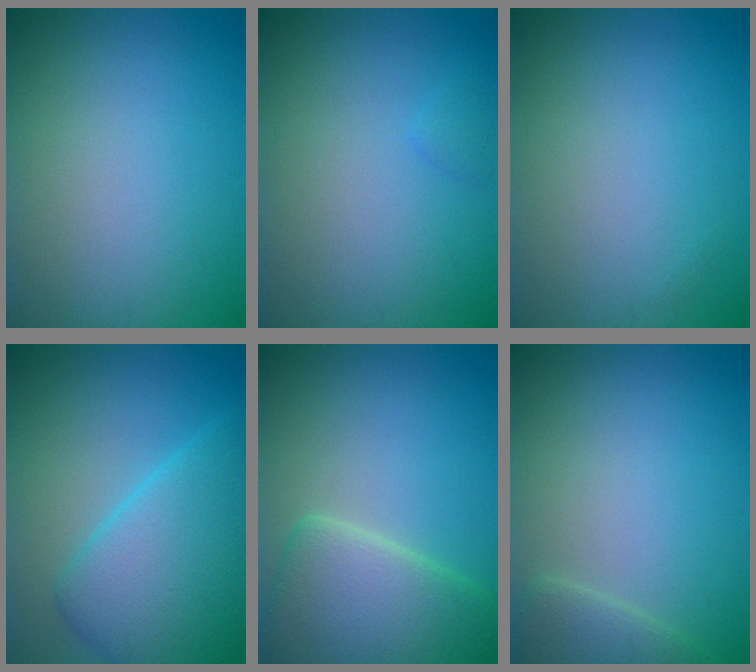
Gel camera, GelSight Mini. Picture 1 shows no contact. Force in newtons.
{"total": 0.7, "press": 0.7, "slide": 0.0}
{"total": 0.0}
{"total": 8.3, "press": 8.3, "slide": 0.2}
{"total": 7.4, "press": 7.4, "slide": 0.7}
{"total": 2.4, "press": 2.4, "slide": 0.0}